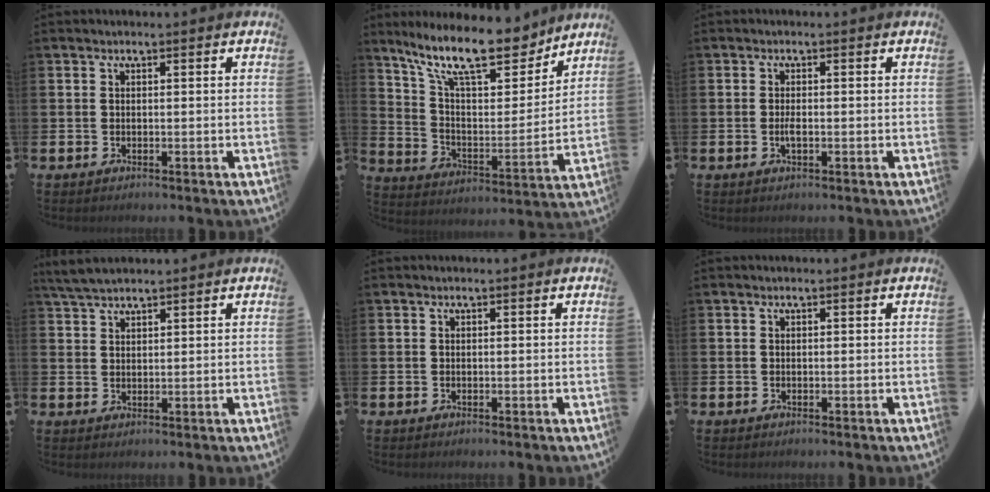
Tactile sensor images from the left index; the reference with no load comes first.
{"total": 14.9, "force": [11.9, 4.1, 7.9], "torque": [-0.171, -0.065, 0.207]}
{"total": 1.3, "force": [-0.3, 0.3, 1.2], "torque": [-0.029, 0.002, -0.004]}
{"total": 3.6, "force": [3.3, 0.7, 1.2], "torque": [-0.026, -0.009, 0.062]}
{"total": 0.0}
{"total": 0.0}